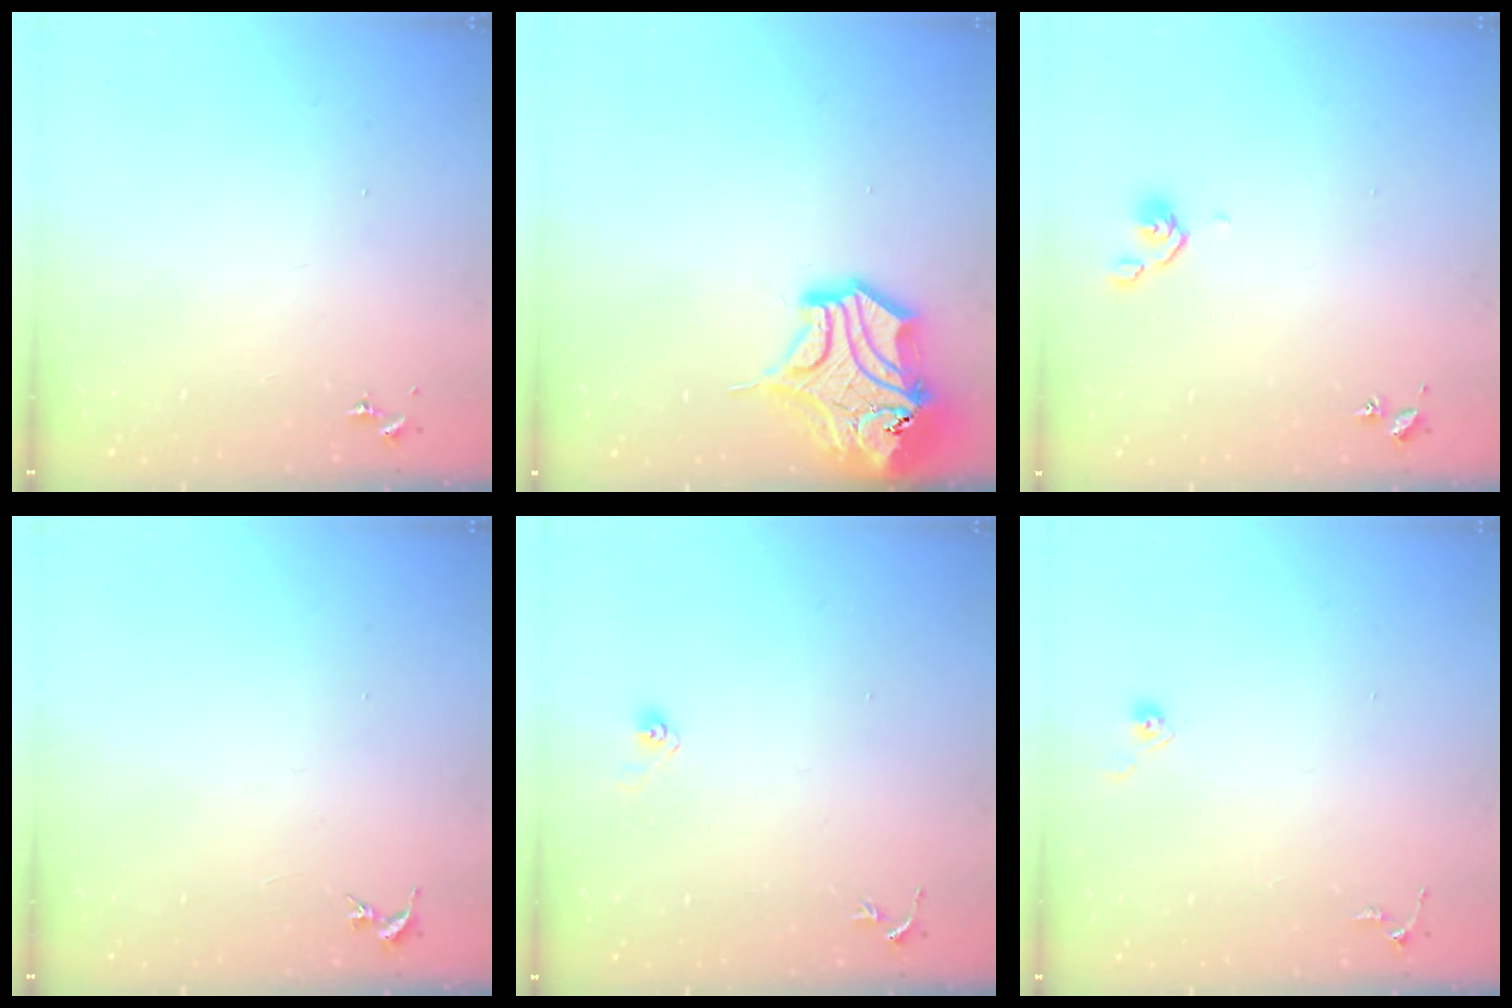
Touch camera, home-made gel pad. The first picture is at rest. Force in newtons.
{"total": 17.2, "press": 17.0, "slide": 2.4}
{"total": 5.0, "press": 4.9, "slide": 1.2}
{"total": 0.0}
{"total": 3.6, "press": 2.9, "slide": 2.1}
{"total": 4.8, "press": 4.8, "slide": 0.4}